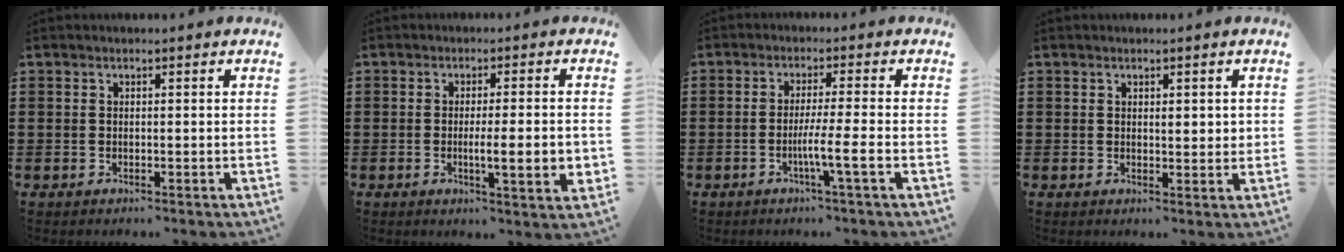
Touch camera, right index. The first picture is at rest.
{"total": 6.4, "force": [-1.0, 0.8, 6.3], "torque": [-0.095, -0.009, -0.017]}
{"total": 5.3, "force": [-1.8, -0.4, 5.0], "torque": [-0.092, -0.014, -0.035]}
{"total": 1.6, "force": [0.6, 0.9, 1.1], "torque": [-0.007, 0.000, 0.007]}